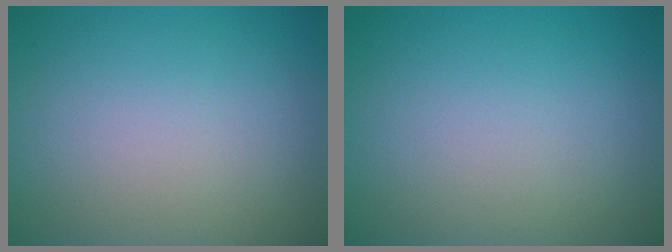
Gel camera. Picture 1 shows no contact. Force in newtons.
{"total": 0.0}